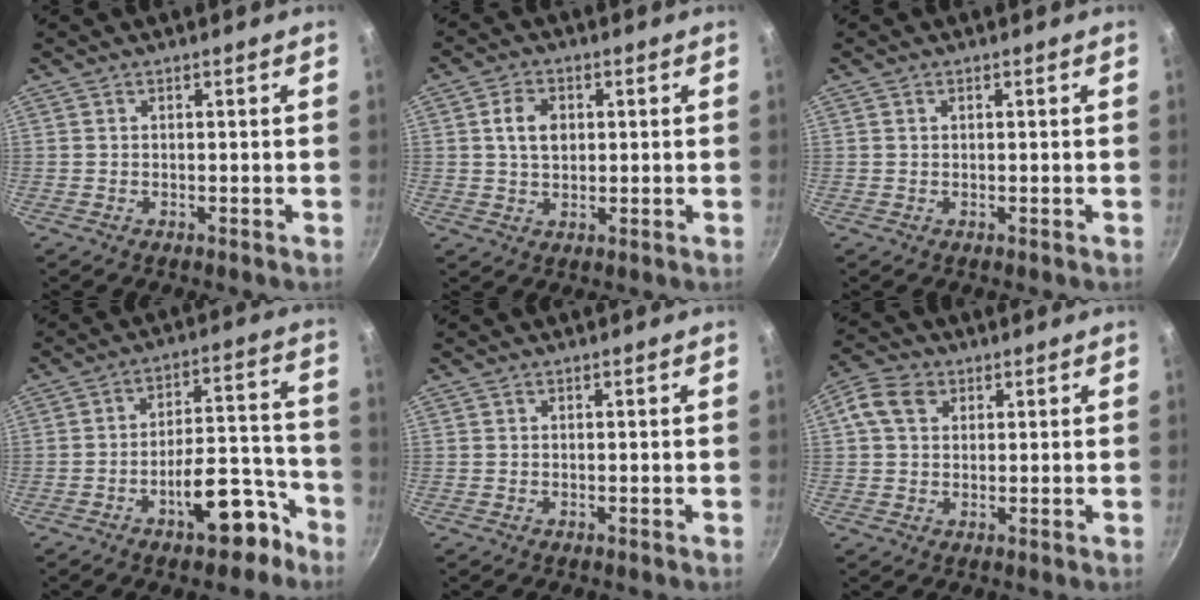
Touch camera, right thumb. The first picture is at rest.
{"total": 5.7, "force": [1.0, 4.1, 3.8], "torque": [-0.052, 0.003, 0.018]}
{"total": 0.6, "force": [0.3, 0.4, 0.4], "torque": [-0.006, 0.002, 0.005]}
{"total": 13.0, "force": [-7.3, 5.7, 9.2], "torque": [-0.089, 0.081, -0.098]}
{"total": 0.0}
{"total": 6.8, "force": [2.2, 5.2, 3.8], "torque": [-0.057, 0.007, 0.028]}